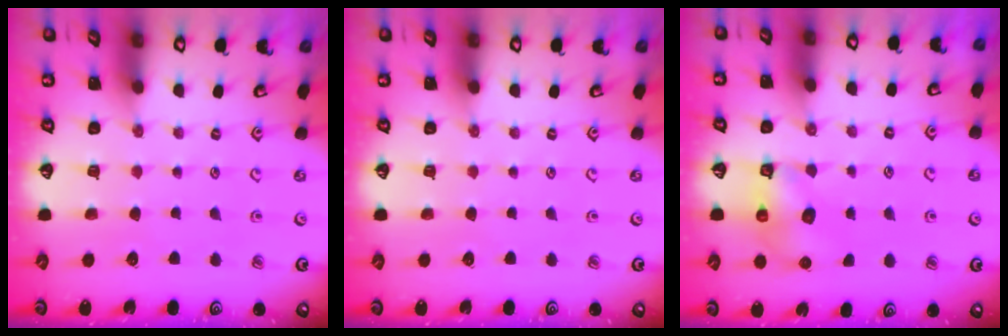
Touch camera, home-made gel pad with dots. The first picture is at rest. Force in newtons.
{"total": 0.0}
{"total": 6.0, "press": 6.0, "slide": 0.3}